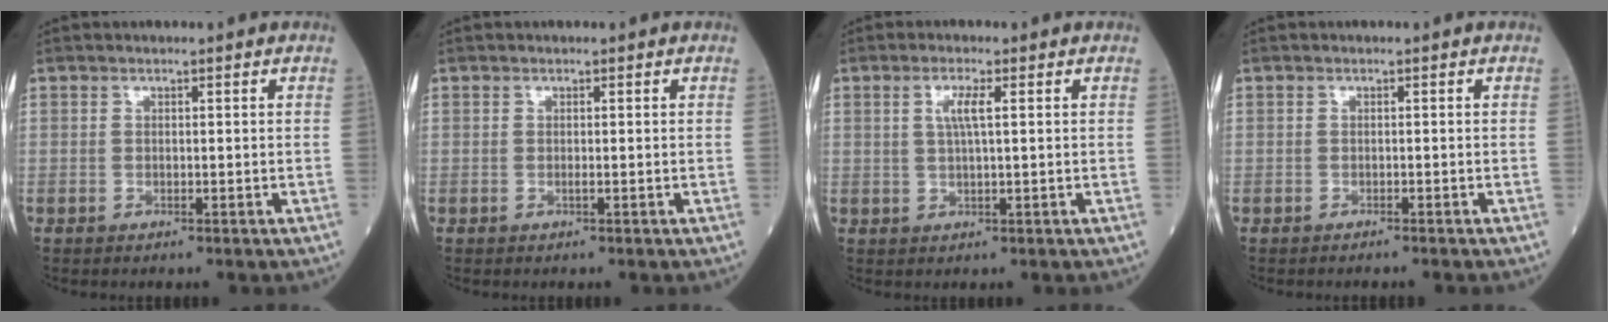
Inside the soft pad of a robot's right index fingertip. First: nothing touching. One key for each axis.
{"total": 0.0}
{"total": 3.1, "fx": 1.0, "fy": 0.1, "fz": 2.9, "tx": -0.061, "ty": 0.002, "tz": 0.020}
{"total": 1.7, "fx": -1.5, "fy": -0.2, "fz": 0.7, "tx": -0.011, "ty": 0.001, "tz": -0.017}